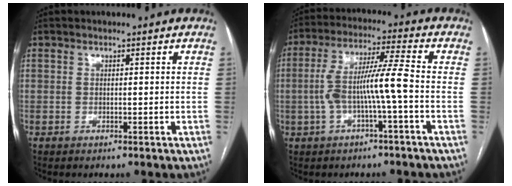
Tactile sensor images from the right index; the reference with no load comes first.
{"total": 9.0, "force": [-1.6, 0.0, 8.8], "torque": [-0.174, 0.025, -0.031]}